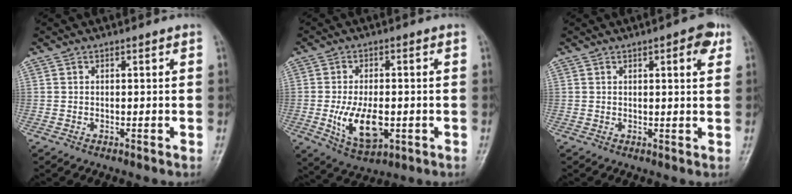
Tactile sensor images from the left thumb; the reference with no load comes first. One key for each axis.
{"total": 10.3, "fx": -2.1, "fy": 5.6, "fz": 8.4, "tx": -0.142, "ty": -0.004, "tz": -0.027}
{"total": 4.5, "fx": 2.1, "fy": 1.5, "fz": 3.7, "tx": -0.035, "ty": -0.004, "tz": 0.021}